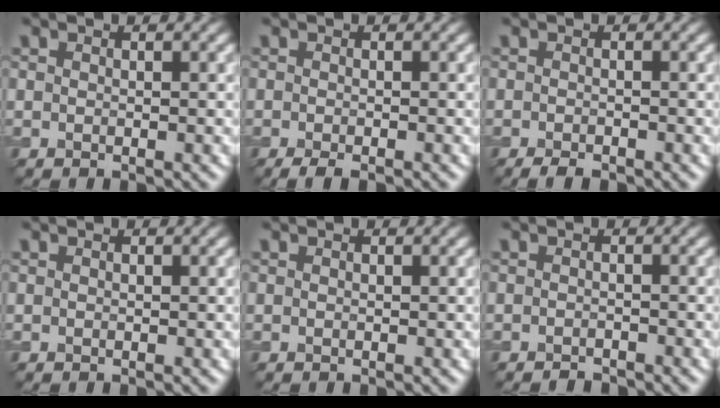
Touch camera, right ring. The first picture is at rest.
{"total": 1.9, "force": [-1.3, 0.3, 1.2], "torque": [-0.019, -0.002, -0.022]}
{"total": 1.6, "force": [-1.3, 0.4, 0.9], "torque": [-0.015, -0.002, -0.024]}
{"total": 0.0}
{"total": 0.0}
{"total": 1.0, "force": [-0.9, 0.2, 0.2], "torque": [-0.001, 0.000, -0.017]}